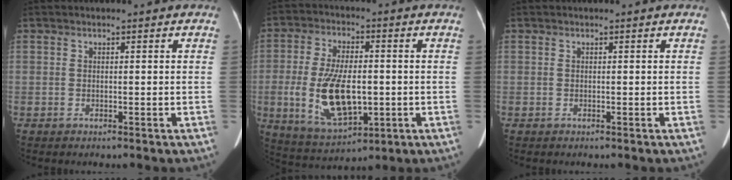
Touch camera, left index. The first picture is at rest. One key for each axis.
{"total": 13.2, "fx": -2.1, "fy": 6.0, "fz": 11.6, "tx": -0.231, "ty": -0.006, "tz": -0.022}
{"total": 0.0}